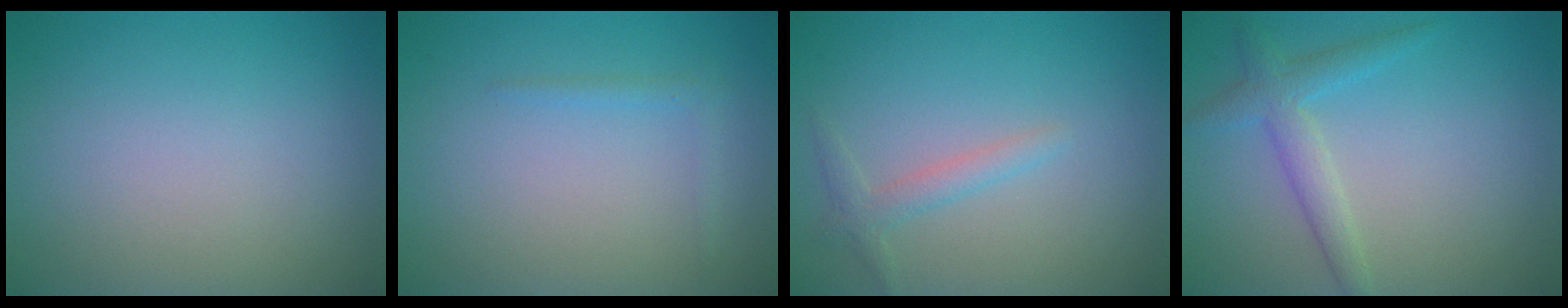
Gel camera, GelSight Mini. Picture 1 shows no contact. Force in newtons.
{"total": 1.1, "press": 1.1, "slide": 0.1}
{"total": 1.6, "press": 1.6, "slide": 0.1}
{"total": 2.8, "press": 2.8, "slide": 0.2}